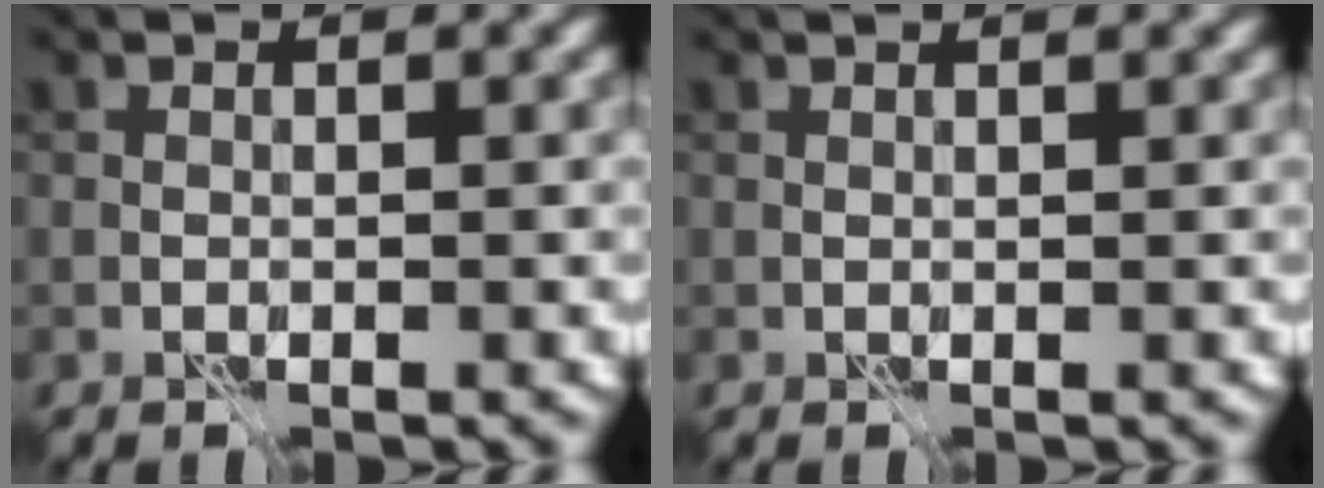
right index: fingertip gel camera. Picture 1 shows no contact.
{"total": 1.1, "force": [0.9, 0.0, 0.6], "torque": [-0.012, -0.004, 0.011]}